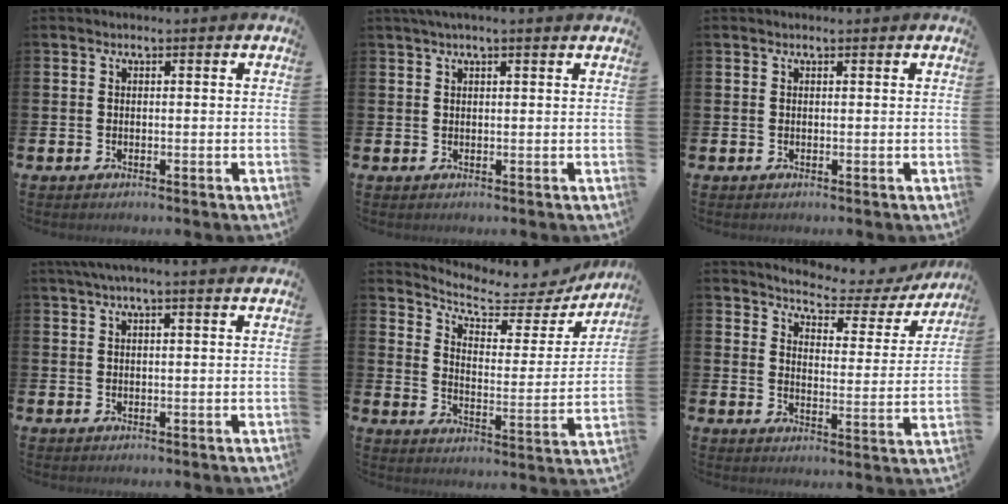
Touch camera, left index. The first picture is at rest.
{"total": 1.7, "force": [1.3, -0.1, 1.1], "torque": [-0.017, 0.000, 0.022]}
{"total": 0.0}
{"total": 2.3, "force": [1.7, -0.1, 1.5], "torque": [-0.035, 0.004, 0.032]}
{"total": 6.0, "force": [5.3, 2.1, 2.0], "torque": [-0.055, -0.047, 0.080]}
{"total": 4.3, "force": [4.0, 1.2, 0.9], "torque": [-0.035, -0.039, 0.059]}